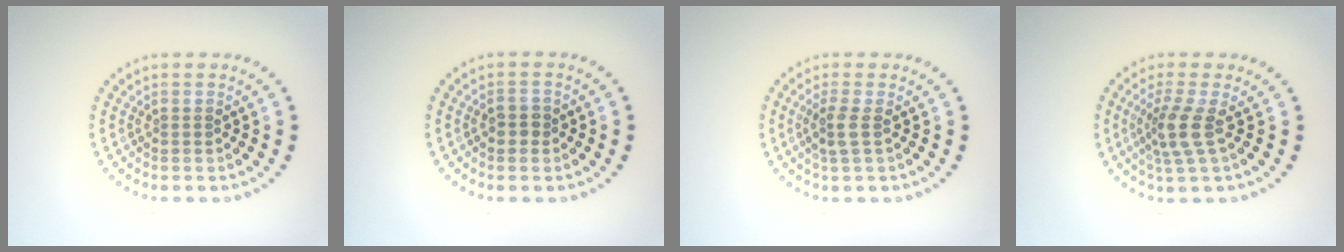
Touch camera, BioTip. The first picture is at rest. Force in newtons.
{"total": 1.4, "press": 1.4, "slide": 0.3}
{"total": 1.7, "press": 1.4, "slide": 0.9}
{"total": 2.9, "press": 2.2, "slide": 1.9}